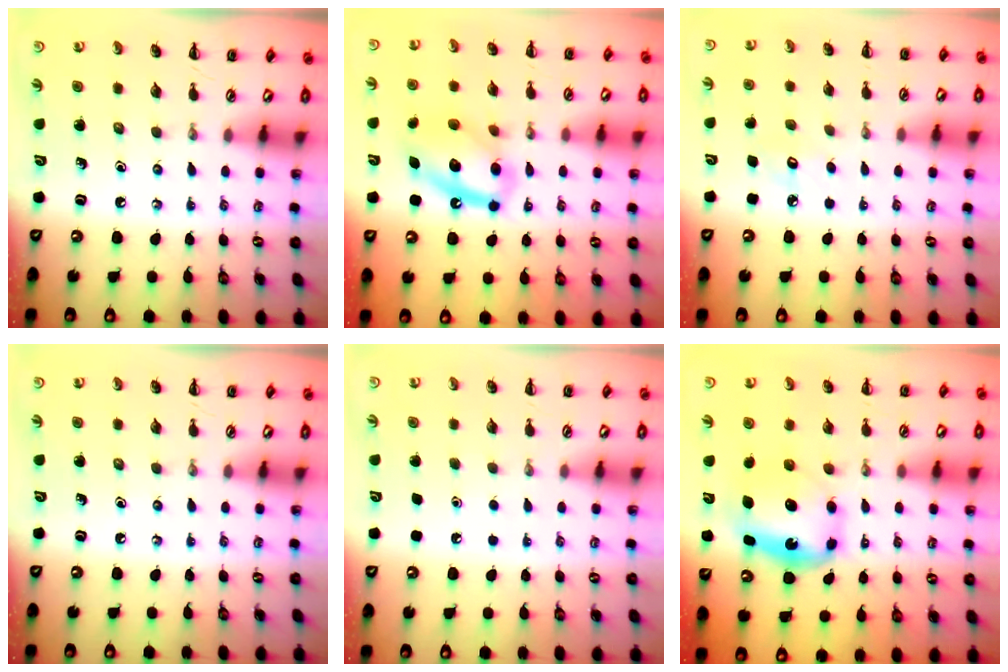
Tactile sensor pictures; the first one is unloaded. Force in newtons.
{"total": 13.8, "press": 13.5, "slide": 2.6}
{"total": 6.4, "press": 6.2, "slide": 1.8}
{"total": 0.0}
{"total": 1.6, "press": 1.6, "slide": 0.1}
{"total": 6.0, "press": 6.0, "slide": 1.1}